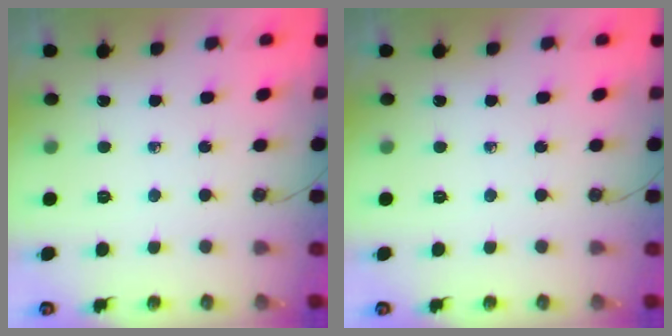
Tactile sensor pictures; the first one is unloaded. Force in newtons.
{"total": 0.0}